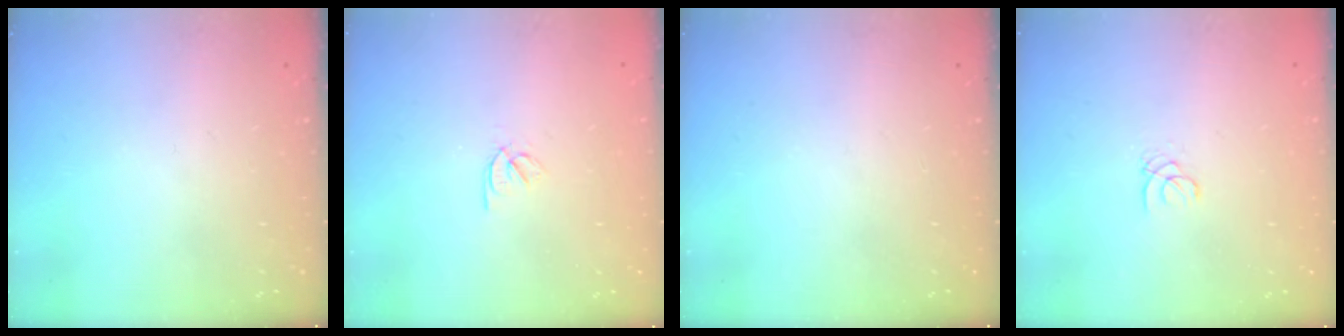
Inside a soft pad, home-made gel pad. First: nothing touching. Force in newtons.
{"total": 2.5, "press": 2.4, "slide": 0.7}
{"total": 0.0}
{"total": 1.0, "press": 1.0, "slide": 0.1}